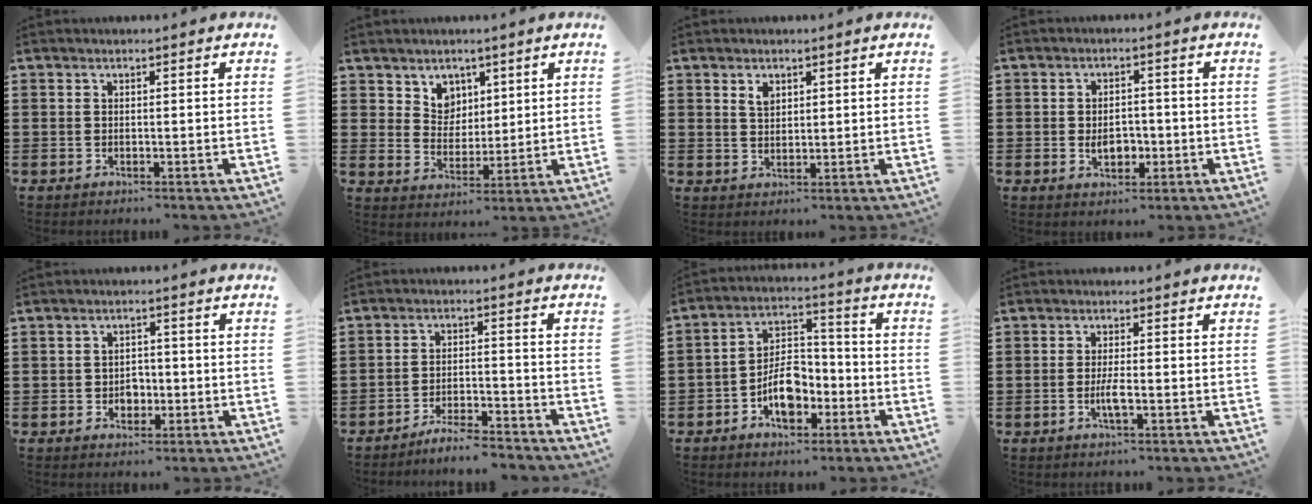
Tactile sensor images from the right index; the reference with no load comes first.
{"total": 5.0, "force": [3.2, 3.8, 0.4], "torque": [-0.032, 0.004, 0.060]}
{"total": 2.1, "force": [1.3, 1.3, 1.1], "torque": [-0.027, 0.003, 0.025]}
{"total": 3.9, "force": [-0.9, 2.5, 2.9], "torque": [-0.047, 0.002, -0.019]}
{"total": 2.6, "force": [-0.7, 2.2, 1.2], "torque": [-0.022, 0.003, -0.018]}
{"total": 4.8, "force": [-4.6, 0.1, 1.3], "torque": [-0.023, 0.002, -0.091]}
{"total": 7.7, "force": [-3.4, 4.4, 5.3], "torque": [-0.093, 0.012, -0.064]}
{"total": 2.8, "force": [-0.8, 0.4, 2.7], "torque": [-0.055, -0.003, -0.017]}